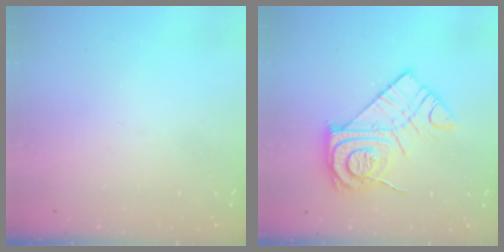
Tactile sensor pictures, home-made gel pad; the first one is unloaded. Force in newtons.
{"total": 14.9, "press": 14.8, "slide": 1.2}